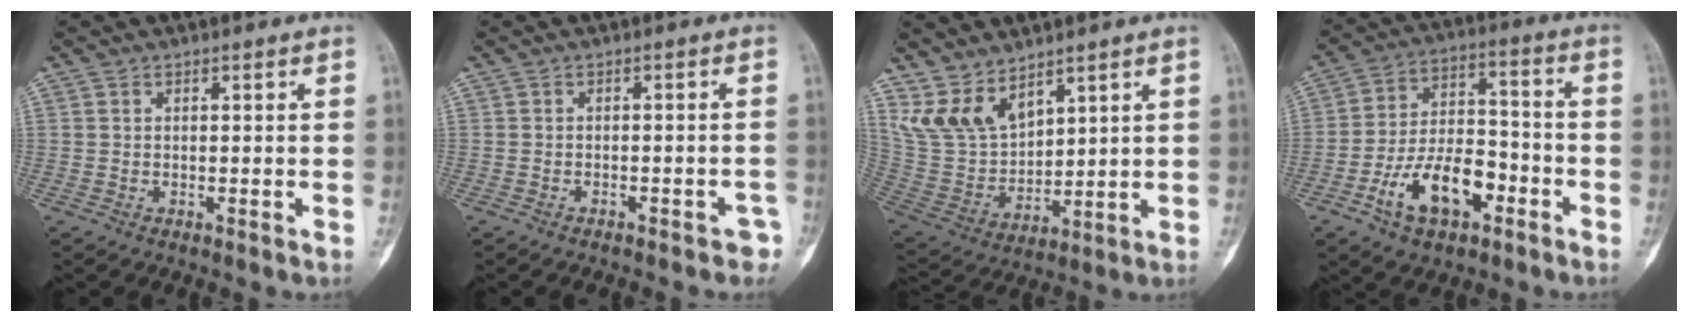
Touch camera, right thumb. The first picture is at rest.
{"total": 4.2, "force": [-3.2, 1.8, 2.0], "torque": [-0.019, 0.027, -0.032]}
{"total": 10.6, "force": [7.4, 5.6, 5.1], "torque": [-0.088, -0.036, 0.173]}
{"total": 14.7, "force": [-6.5, 8.1, 10.4], "torque": [-0.167, 0.044, -0.113]}